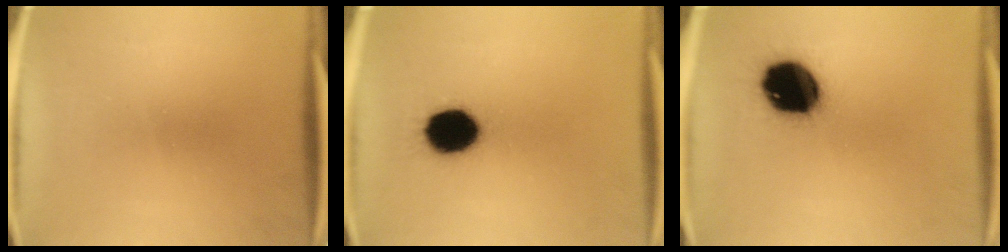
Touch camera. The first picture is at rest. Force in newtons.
{"total": 13.5}
{"total": 18.3}